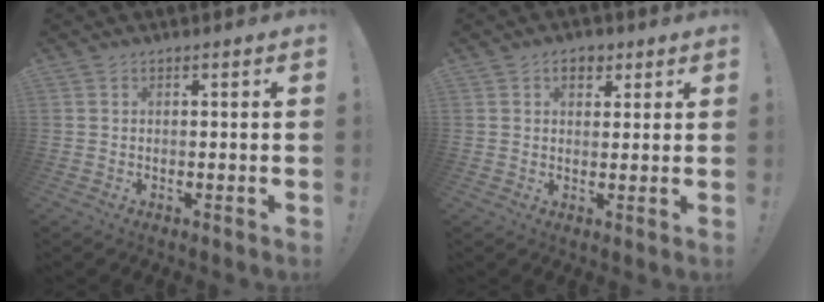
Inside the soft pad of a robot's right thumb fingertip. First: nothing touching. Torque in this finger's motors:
{"motor_torque": [0.06, 0.91, 0.32, 0.05, -0.04]}